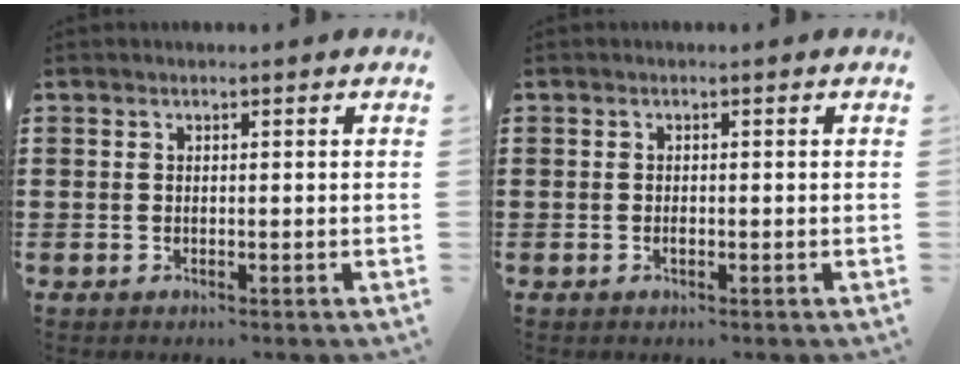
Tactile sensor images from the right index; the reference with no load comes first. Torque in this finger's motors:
{"motor_torque": [1.34, 0.80, 0.20, 0.05]}